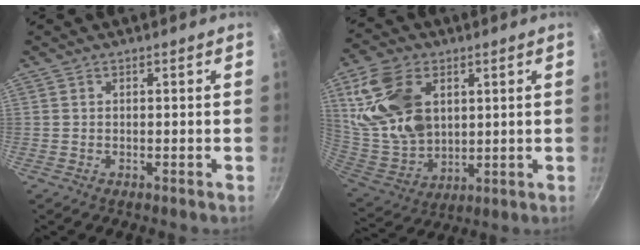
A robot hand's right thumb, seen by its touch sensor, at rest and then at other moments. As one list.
[{"total": 18.0, "force": [5.6, 11.8, 12.5], "torque": [-0.238, -0.015, 0.120]}]